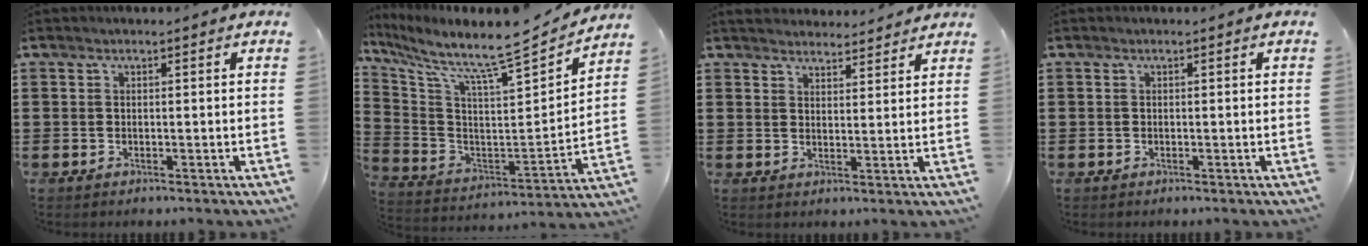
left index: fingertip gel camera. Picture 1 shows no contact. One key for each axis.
{"total": 8.6, "fx": 7.7, "fy": 0.5, "fz": 3.6, "tx": -0.094, "ty": -0.077, "tz": 0.117}
{"total": 3.4, "fx": 3.3, "fy": 0.5, "fz": 0.0, "tx": -0.010, "ty": -0.009, "tz": 0.063}
{"total": 0.0}